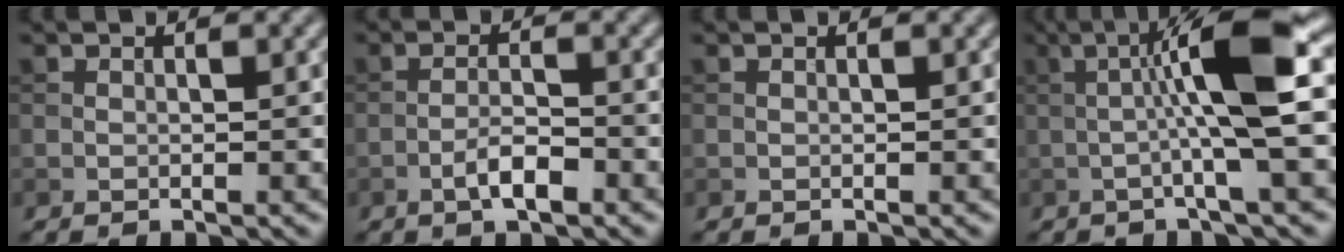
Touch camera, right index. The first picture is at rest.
{"total": 2.7, "force": [-1.4, 0.7, 2.2], "torque": [-0.043, 0.005, -0.030]}
{"total": 0.0}
{"total": 8.6, "force": [0.3, 1.0, 8.5], "torque": [-0.134, 0.015, 0.001]}